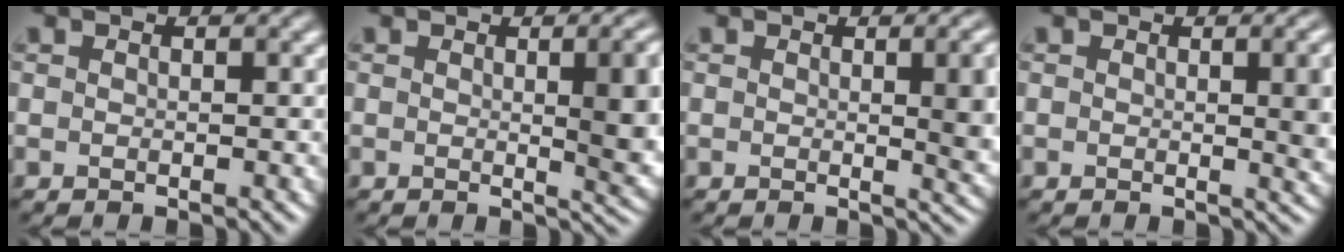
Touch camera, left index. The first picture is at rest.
{"total": 6.2, "force": [0.6, 1.9, 5.9], "torque": [-0.055, -0.001, 0.012]}
{"total": 4.8, "force": [0.5, 1.5, 4.6], "torque": [-0.044, 0.000, 0.008]}
{"total": 3.9, "force": [0.3, 1.1, 3.7], "torque": [-0.039, 0.000, 0.003]}